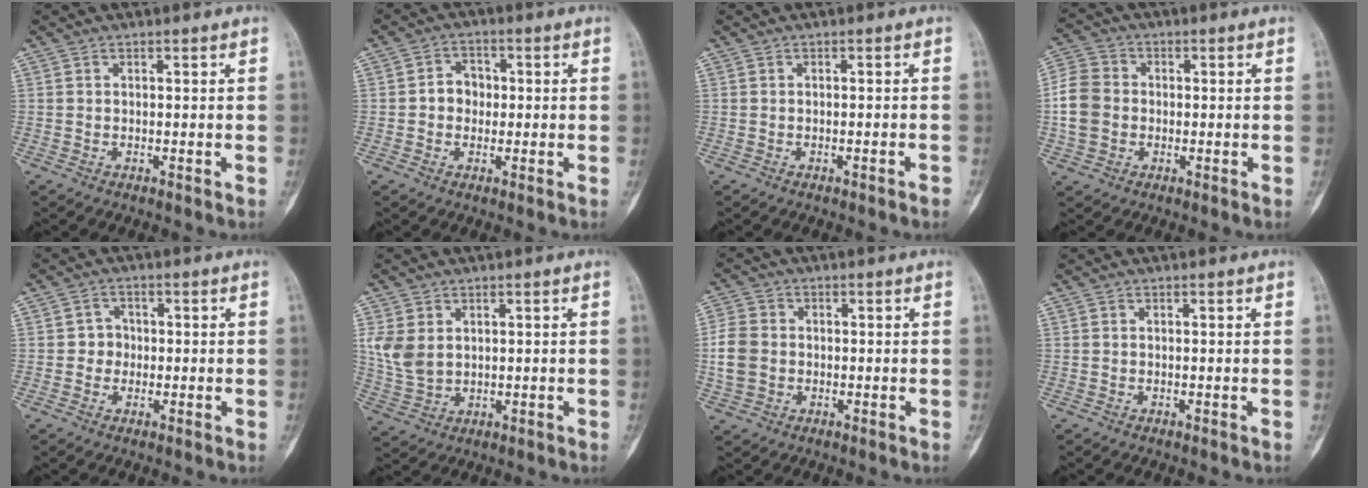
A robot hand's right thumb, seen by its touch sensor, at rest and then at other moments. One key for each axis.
{"total": 4.4, "fx": -0.1, "fy": 3.8, "fz": 2.3, "tx": -0.013, "ty": 0.014, "tz": -0.010}
{"total": 1.3, "fx": -0.9, "fy": 0.1, "fz": 1.0, "tx": -0.017, "ty": 0.004, "tz": -0.006}
{"total": 8.1, "fx": -0.8, "fy": 6.8, "fz": 4.4, "tx": -0.085, "ty": 0.019, "tz": -0.025}
{"total": 2.9, "fx": -0.3, "fy": 2.7, "fz": 0.9, "tx": 0.010, "ty": 0.010, "tz": -0.012}
{"total": 6.6, "fx": 1.7, "fy": 4.8, "fz": 4.1, "tx": -0.079, "ty": -0.005, "tz": 0.046}
{"total": 6.6, "fx": -0.6, "fy": 5.4, "fz": 3.7, "tx": -0.077, "ty": 0.009, "tz": -0.017}
{"total": 0.0}